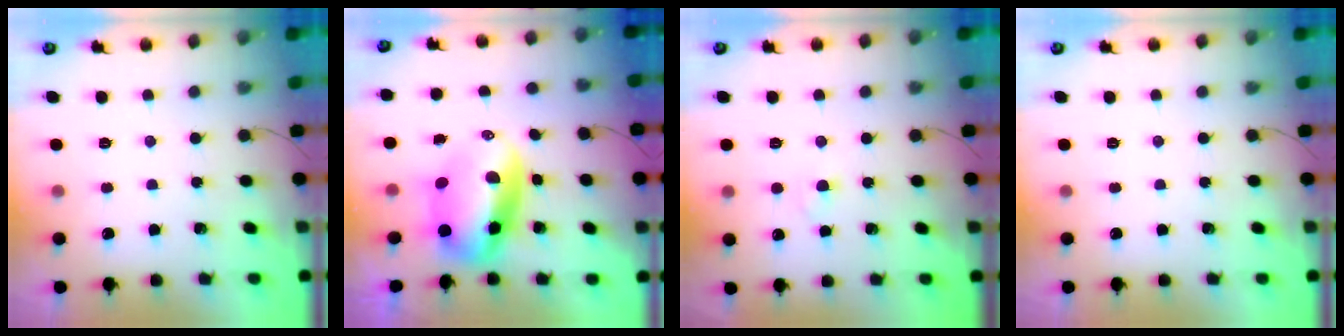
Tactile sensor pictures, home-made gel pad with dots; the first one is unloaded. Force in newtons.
{"total": 9.6, "press": 9.2, "slide": 2.8}
{"total": 2.6, "press": 2.4, "slide": 1.0}
{"total": 0.0}